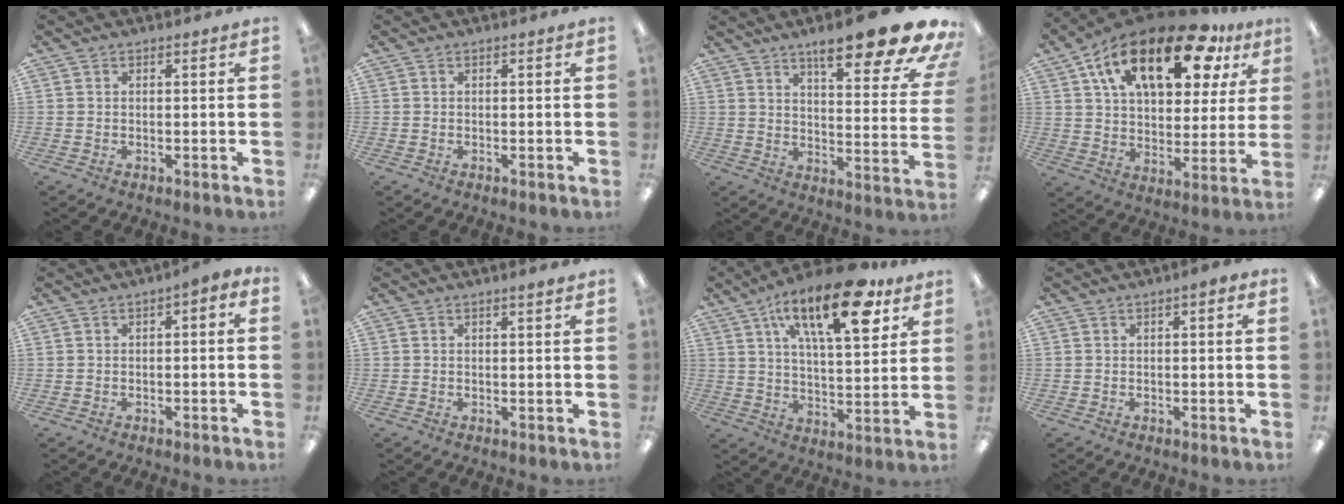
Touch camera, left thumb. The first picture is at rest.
{"total": 0.0}
{"total": 18.3, "force": [13.2, 3.7, 12.0], "torque": [-0.165, -0.099, 0.210]}
{"total": 22.4, "force": [12.4, 10.6, 15.4], "torque": [-0.256, -0.042, 0.207]}
{"total": 2.0, "force": [-1.0, 0.8, 1.6], "torque": [-0.028, 0.008, -0.020]}
{"total": 1.4, "force": [1.0, 0.1, 1.0], "torque": [-0.013, 0.000, 0.015]}
{"total": 21.2, "force": [11.6, 8.4, 15.6], "torque": [-0.230, -0.051, 0.181]}
{"total": 1.6, "force": [0.4, 0.4, 1.5], "torque": [-0.022, 0.002, 0.004]}